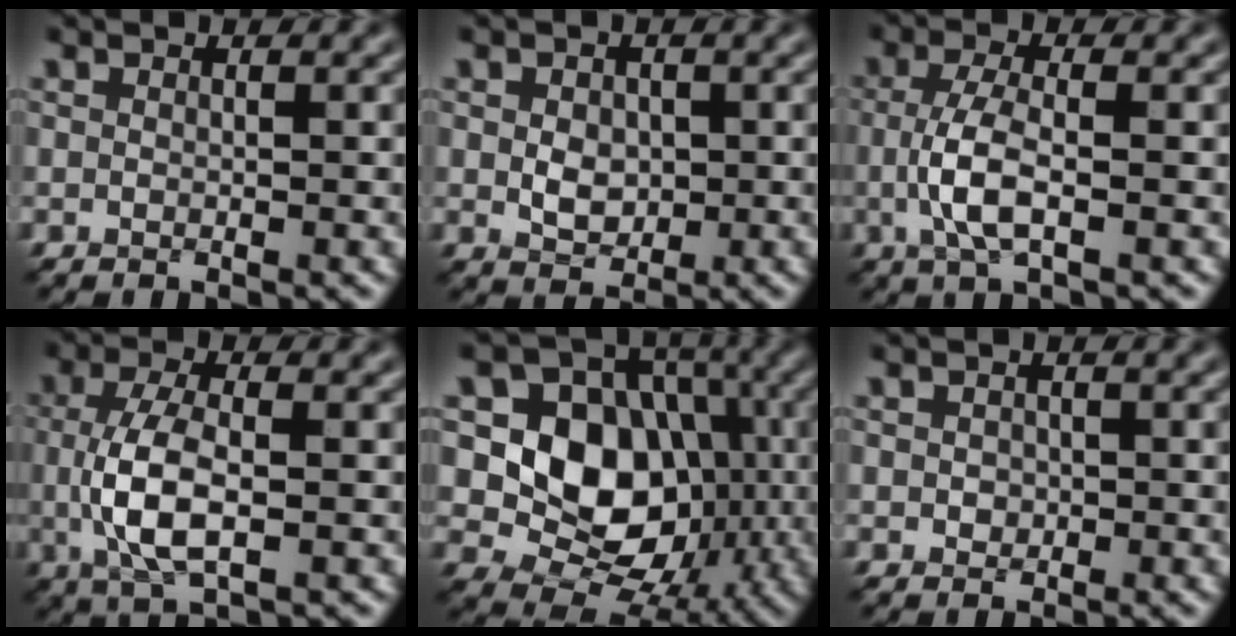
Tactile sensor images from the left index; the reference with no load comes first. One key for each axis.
{"total": 2.6, "fx": -0.1, "fy": 2.0, "fz": 1.8, "tx": -0.033, "ty": -0.003, "tz": -0.003}
{"total": 3.9, "fx": -0.7, "fy": 1.3, "fz": 3.6, "tx": -0.087, "ty": -0.002, "tz": -0.020}
{"total": 5.6, "fx": -0.5, "fy": 2.3, "fz": 5.1, "tx": -0.116, "ty": -0.003, "tz": -0.013}
{"total": 10.4, "fx": -0.7, "fy": 8.3, "fz": 6.3, "tx": -0.102, "ty": -0.009, "tz": -0.019}
{"total": 0.9, "fx": 0.0, "fy": 0.8, "fz": 0.4, "tx": -0.010, "ty": -0.002, "tz": -0.002}